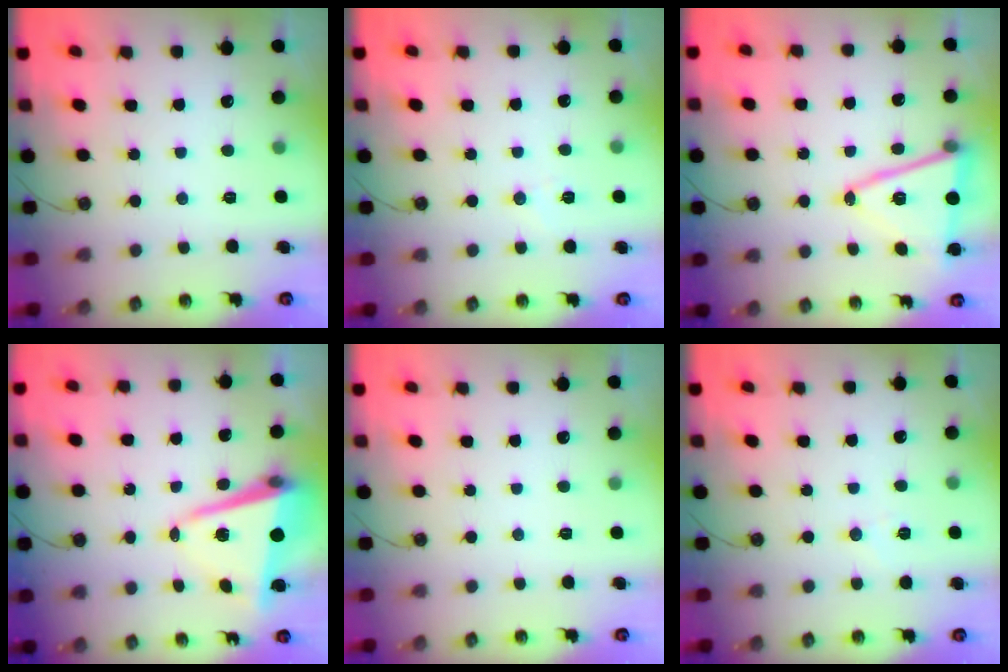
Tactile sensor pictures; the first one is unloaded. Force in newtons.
{"total": 4.4, "press": 3.9, "slide": 2.0}
{"total": 15.0, "press": 14.6, "slide": 3.7}
{"total": 9.8, "press": 9.6, "slide": 1.6}
{"total": 0.0}
{"total": 4.4, "press": 3.9, "slide": 2.0}